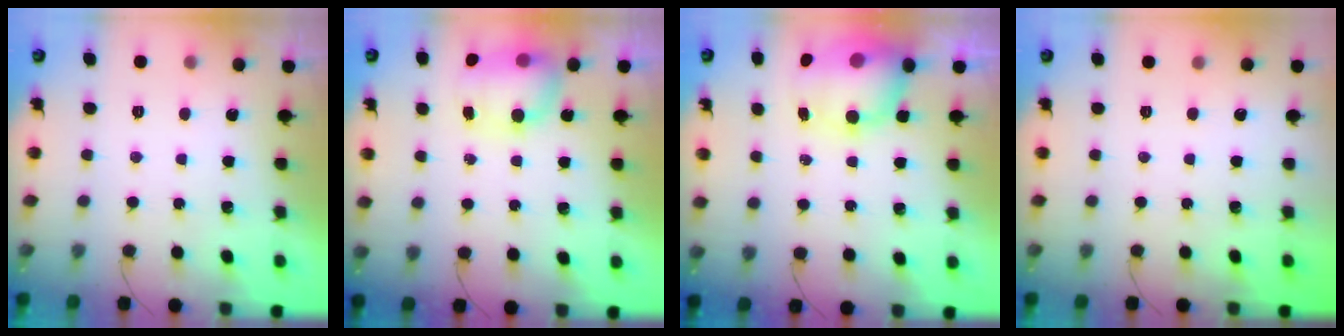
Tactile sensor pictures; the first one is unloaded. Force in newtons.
{"total": 7.8, "press": 7.6, "slide": 1.8}
{"total": 9.8, "press": 9.6, "slide": 2.0}
{"total": 0.0}